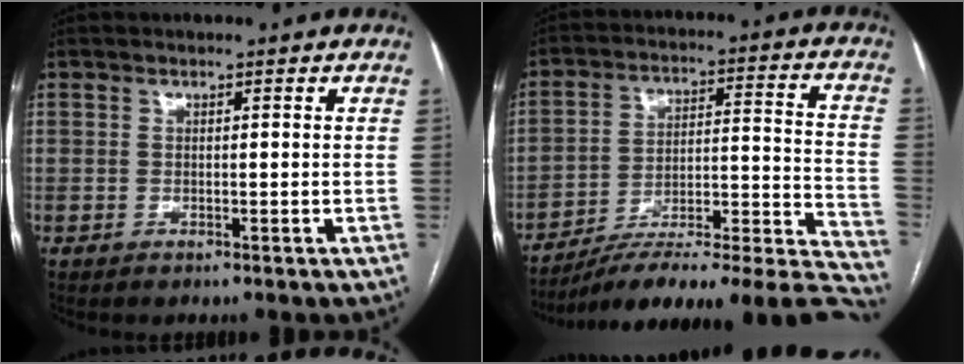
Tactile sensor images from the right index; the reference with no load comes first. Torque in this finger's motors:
{"motor_torque": [-0.47, -1.67, 0.31, 0.11]}